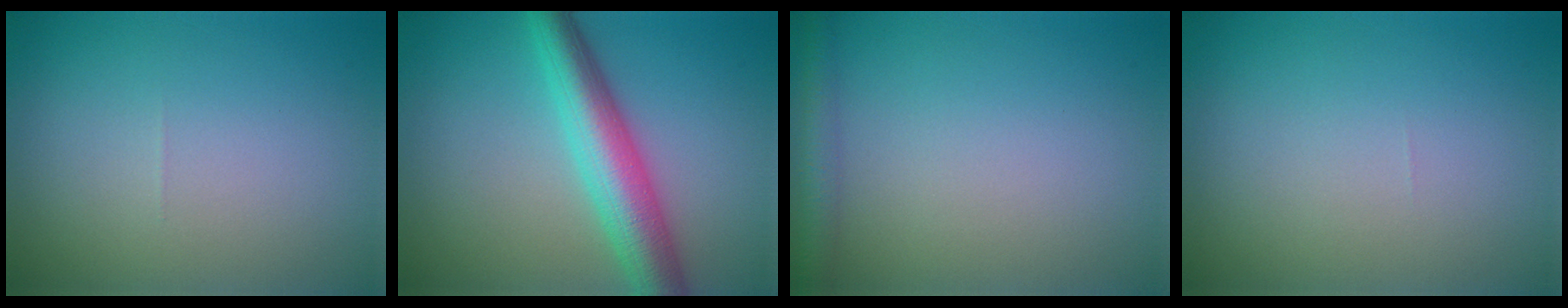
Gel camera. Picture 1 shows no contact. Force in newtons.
{"total": 6.4, "press": 6.4, "slide": 0.2}
{"total": 2.4, "press": 2.4, "slide": 0.1}
{"total": 0.0}